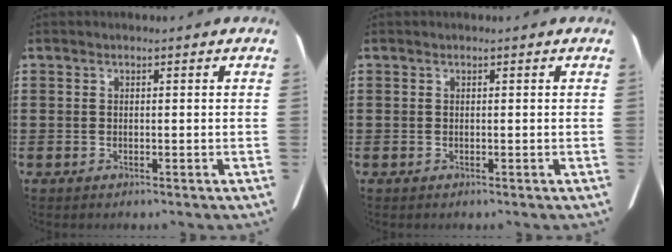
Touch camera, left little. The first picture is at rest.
{"total": 0.0}